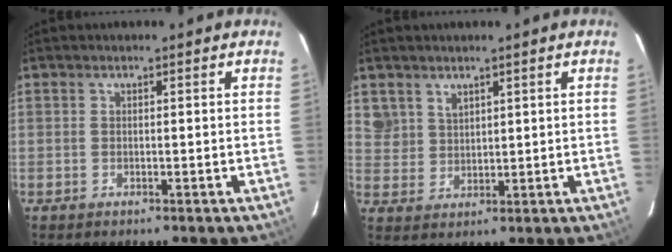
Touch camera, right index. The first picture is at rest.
{"total": 4.8, "force": [3.1, 3.6, 0.7], "torque": [-0.002, 0.012, 0.068]}